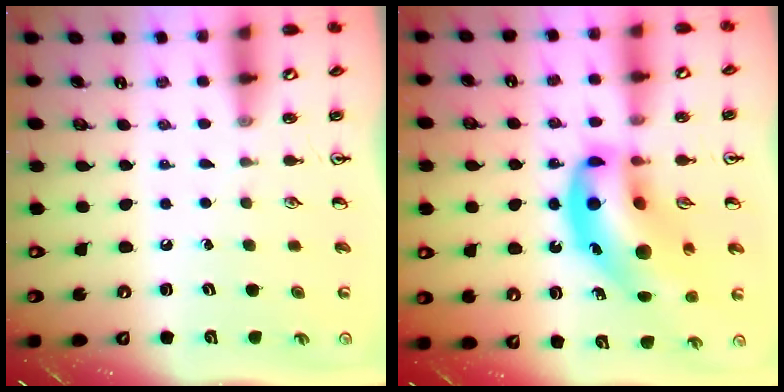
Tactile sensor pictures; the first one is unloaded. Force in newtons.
{"total": 19.7, "press": 19.0, "slide": 5.0}